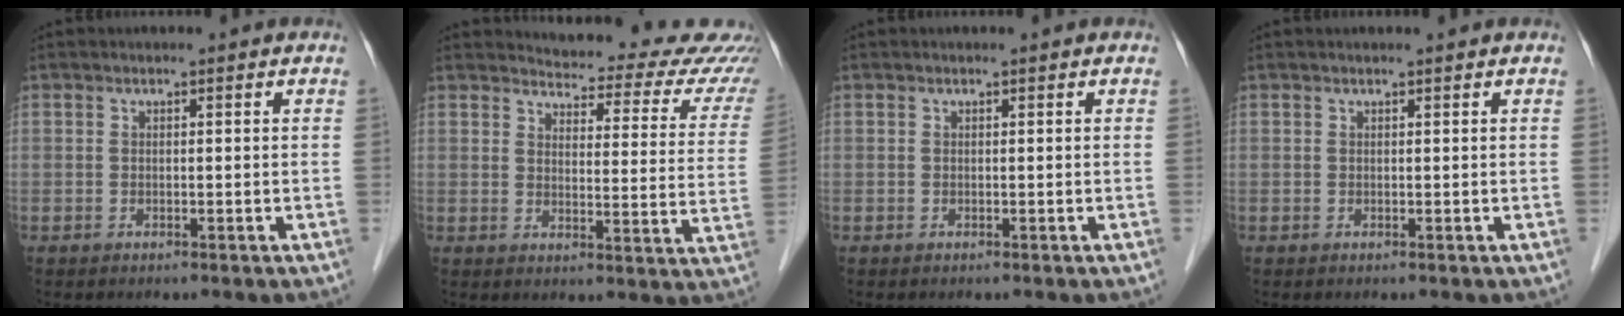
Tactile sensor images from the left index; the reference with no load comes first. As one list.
[{"total": 18.4, "force": [17.8, 3.4, 3.0], "torque": [-0.005, -0.086, 0.173]}, {"total": 0.0}, {"total": 0.9, "force": [0.8, 0.0, 0.3], "torque": [-0.007, 0.007, 0.013]}]